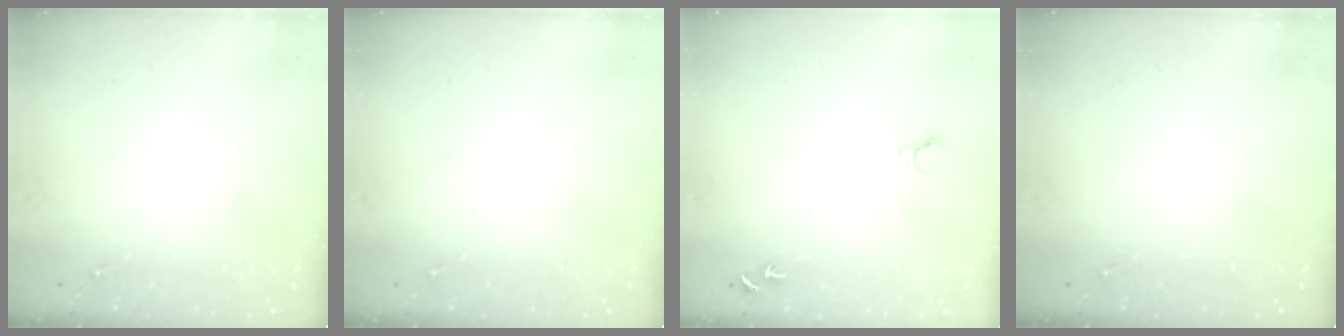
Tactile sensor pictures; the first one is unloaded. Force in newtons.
{"total": 0.0}
{"total": 5.1, "press": 5.1, "slide": 0.6}
{"total": 0.0}